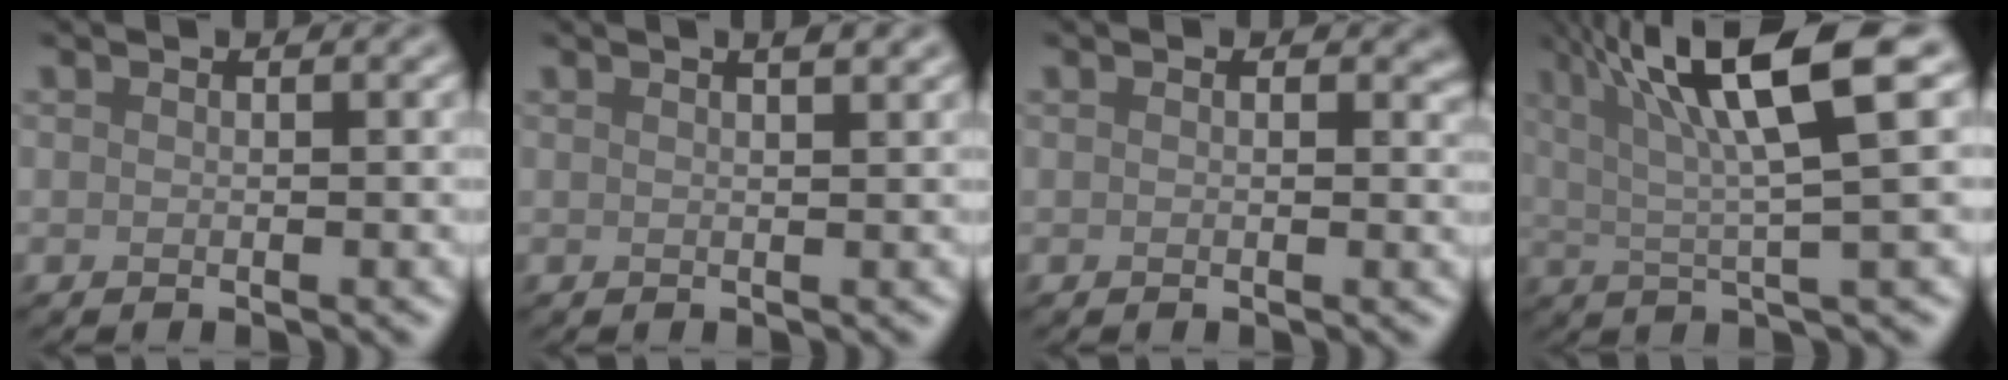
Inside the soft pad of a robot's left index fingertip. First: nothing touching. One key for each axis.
{"total": 2.7, "fx": 1.5, "fy": 1.1, "fz": 1.9, "tx": -0.005, "ty": 0.007, "tz": -0.008}
{"total": 1.1, "fx": 0.4, "fy": 0.6, "fz": 0.8, "tx": -0.008, "ty": -0.002, "tz": 0.006}
{"total": 10.4, "fx": 4.4, "fy": 1.8, "fz": 9.2, "tx": -0.132, "ty": 0.022, "tz": 0.071}